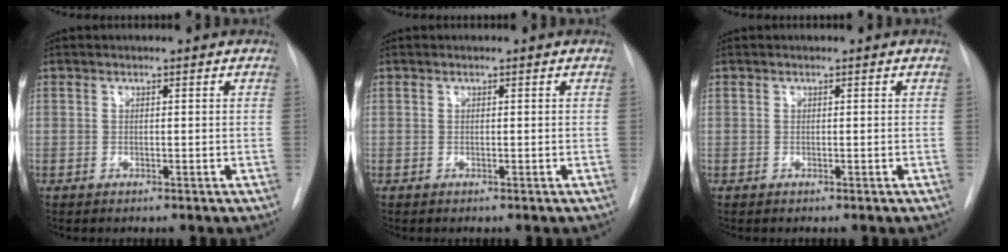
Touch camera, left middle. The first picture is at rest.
{"total": 0.0}
{"total": 0.0}